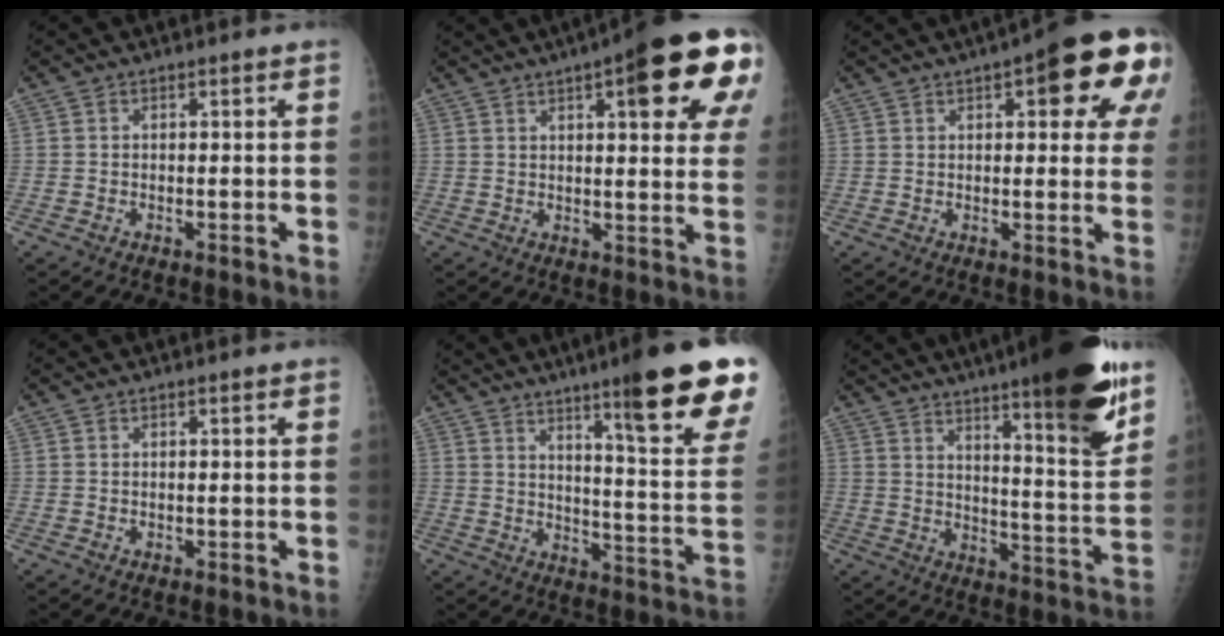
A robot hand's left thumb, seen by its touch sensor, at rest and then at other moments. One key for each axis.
{"total": 20.4, "fx": 8.5, "fy": 5.1, "fz": 17.8, "tx": -0.218, "ty": -0.013, "tz": 0.101}
{"total": 16.9, "fx": 7.0, "fy": 6.1, "fz": 14.2, "tx": -0.149, "ty": -0.004, "tz": 0.078}
{"total": 0.0}
{"total": 22.0, "fx": 13.3, "fy": 2.0, "fz": 17.4, "tx": -0.214, "ty": -0.067, "tz": 0.187}
{"total": 21.8, "fx": 14.3, "fy": 2.7, "fz": 16.3, "tx": -0.214, "ty": -0.068, "tz": 0.208}